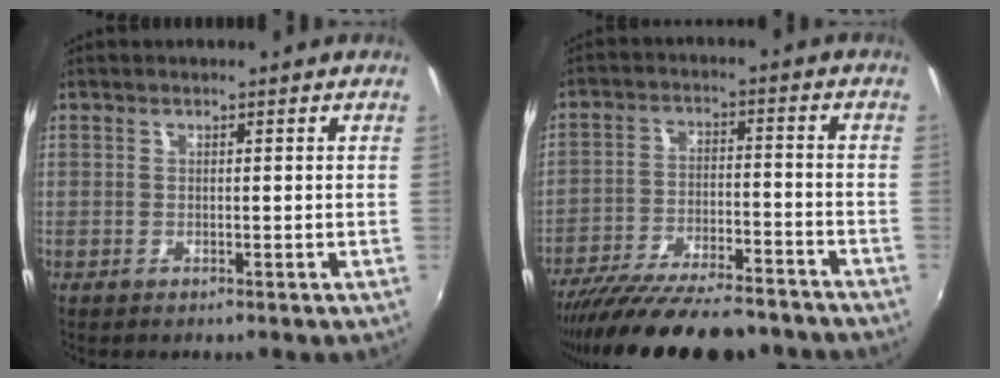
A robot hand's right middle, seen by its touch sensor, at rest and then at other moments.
{"total": 21.5, "force": [-18.6, 4.7, 9.8], "torque": [-0.186, -0.039, -0.278]}